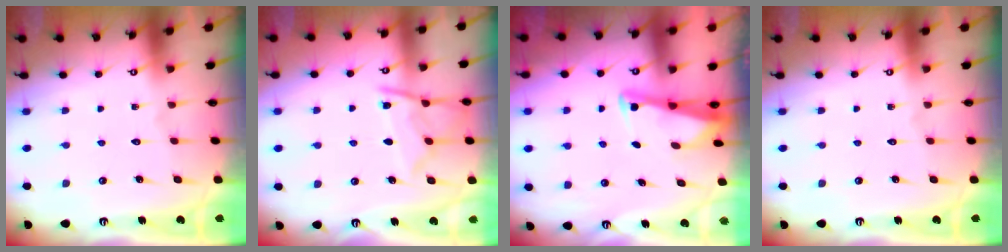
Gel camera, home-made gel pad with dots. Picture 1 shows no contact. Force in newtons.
{"total": 10.8, "press": 10.8, "slide": 1.2}
{"total": 3.0, "press": 3.0, "slide": 0.3}
{"total": 0.0}